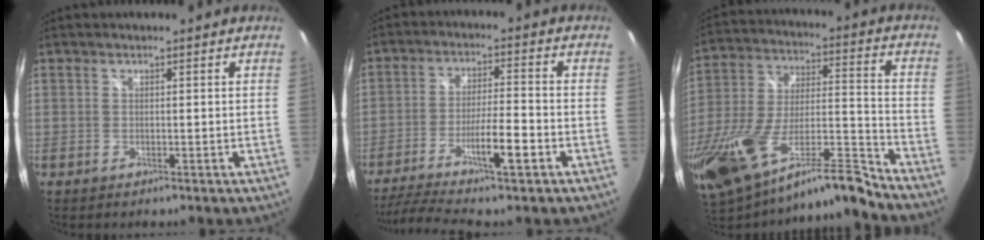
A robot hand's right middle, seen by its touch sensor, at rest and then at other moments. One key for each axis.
{"total": 12.9, "fx": -8.1, "fy": 1.0, "fz": 10.0, "tx": -0.200, "ty": -0.018, "tz": -0.137}
{"total": 22.7, "fx": -17.2, "fy": 3.9, "fz": 14.3, "tx": -0.273, "ty": -0.049, "tz": -0.291}